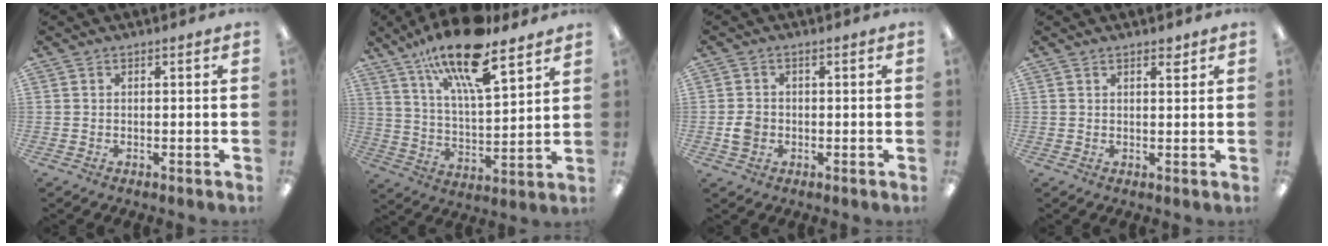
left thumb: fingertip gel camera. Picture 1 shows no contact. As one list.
[{"total": 18.6, "force": [13.4, 5.0, 11.9], "torque": [-0.209, -0.072, 0.224]}, {"total": 3.3, "force": [-0.6, 2.8, 1.7], "torque": [-0.021, 0.001, -0.013]}, {"total": 2.2, "force": [1.7, 0.7, 1.1], "torque": [-0.008, -0.007, 0.027]}]